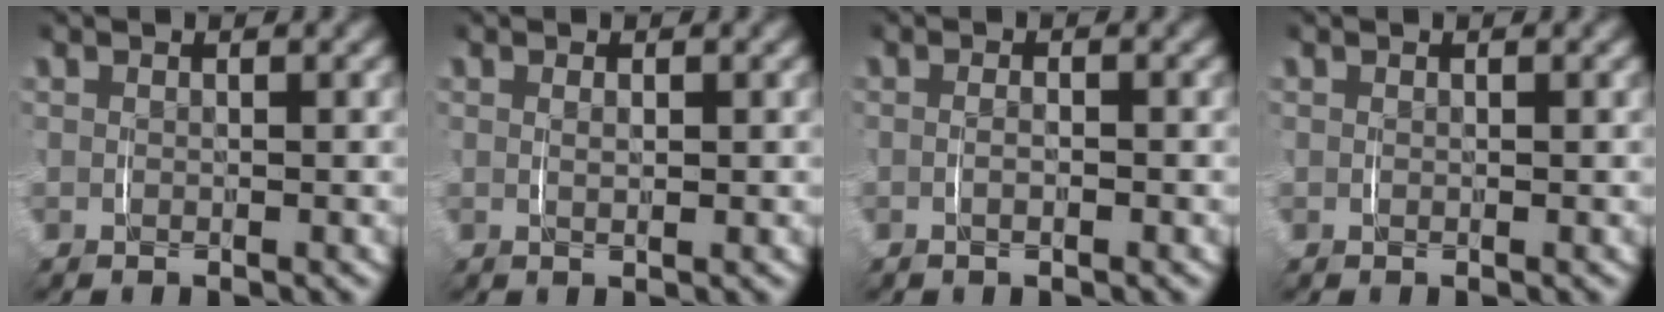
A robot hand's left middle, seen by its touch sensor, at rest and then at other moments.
{"total": 0.8, "force": [0.3, 0.0, 0.8], "torque": [-0.013, -0.003, 0.007]}
{"total": 1.0, "force": [-0.4, 0.2, 0.9], "torque": [-0.019, 0.000, -0.009]}
{"total": 0.0}